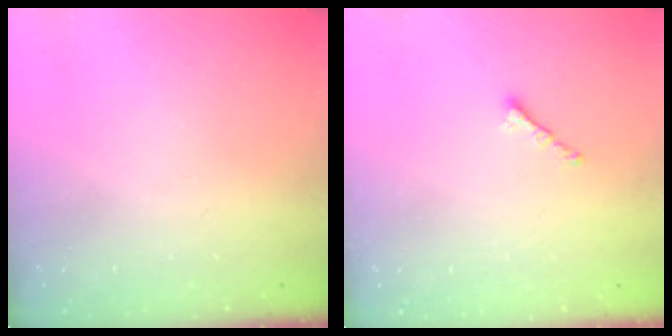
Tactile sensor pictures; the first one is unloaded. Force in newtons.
{"total": 0.8, "press": 0.7, "slide": 0.4}